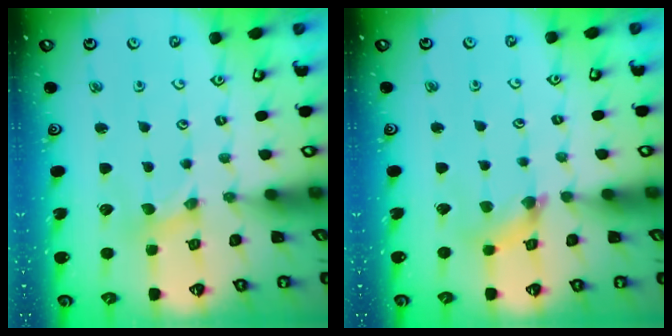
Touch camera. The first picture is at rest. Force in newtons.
{"total": 3.8, "press": 3.7, "slide": 0.3}